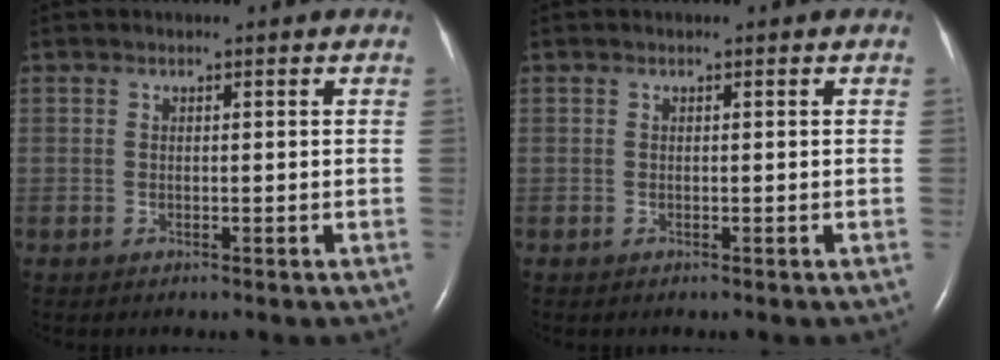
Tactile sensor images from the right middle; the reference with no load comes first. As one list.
[{"total": 0.0}]